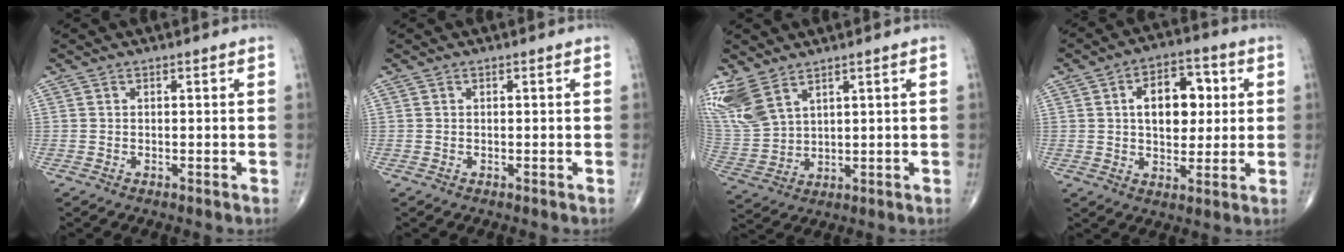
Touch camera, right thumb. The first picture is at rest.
{"total": 0.0}
{"total": 10.7, "force": [6.9, 5.4, 6.2], "torque": [-0.146, -0.020, 0.162]}
{"total": 12.2, "force": [2.4, 7.6, 9.3], "torque": [-0.102, 0.007, 0.036]}